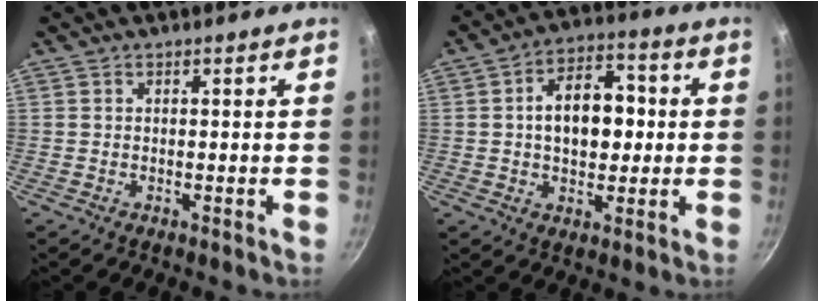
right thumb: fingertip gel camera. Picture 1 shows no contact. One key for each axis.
{"total": 12.2, "fx": 0.6, "fy": 8.0, "fz": 9.2, "tx": -0.105, "ty": 0.021, "tz": 0.001}